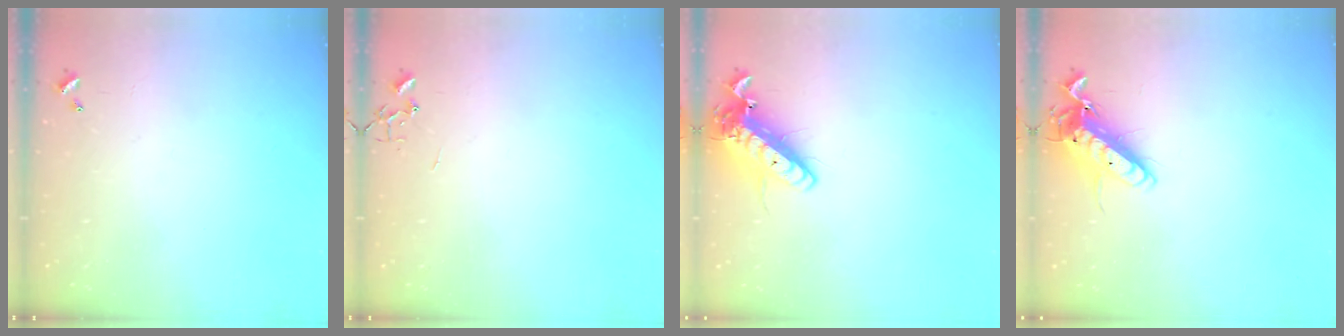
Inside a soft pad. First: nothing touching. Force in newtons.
{"total": 0.0}
{"total": 14.8, "press": 14.5, "slide": 2.9}
{"total": 13.6, "press": 13.4, "slide": 2.0}